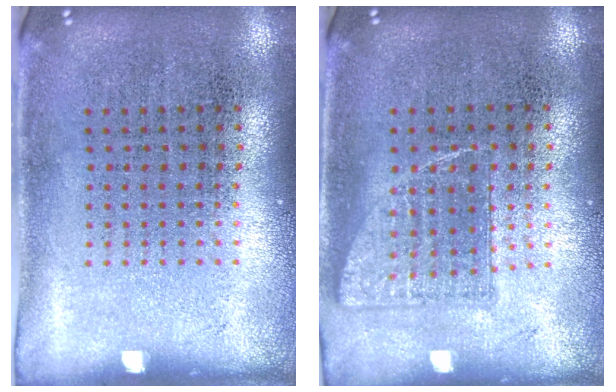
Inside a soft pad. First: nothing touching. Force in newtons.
{"total": 0.8, "press": 0.8, "slide": 0.1}